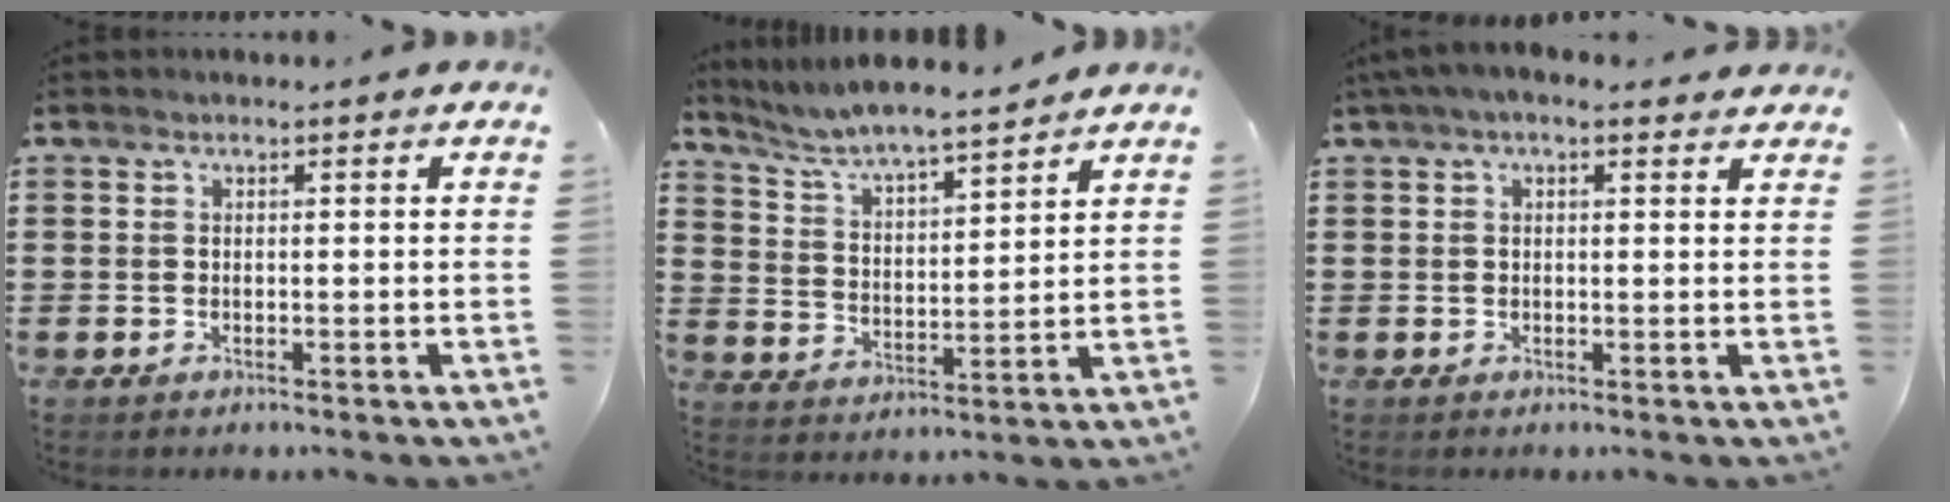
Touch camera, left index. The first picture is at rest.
{"total": 6.1, "force": [5.8, 0.0, 1.9], "torque": [-0.063, -0.036, 0.097]}
{"total": 2.7, "force": [1.5, 1.0, 2.0], "torque": [-0.042, 0.007, 0.026]}